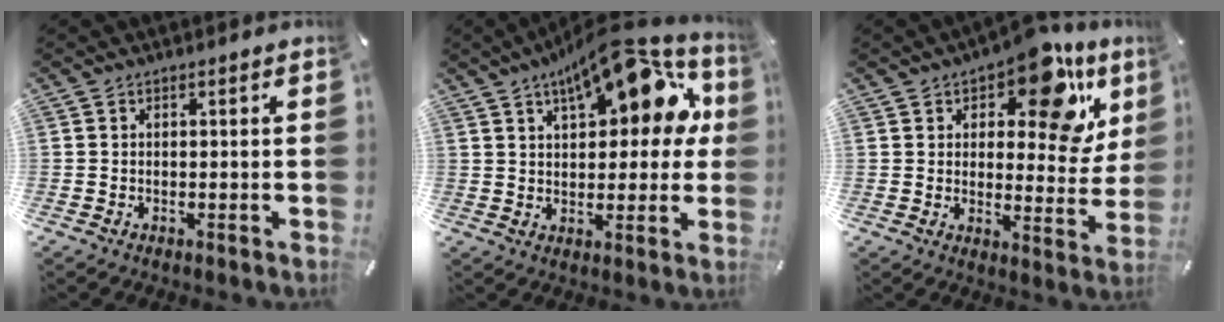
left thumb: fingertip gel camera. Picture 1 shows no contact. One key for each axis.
{"total": 16.5, "fx": 8.8, "fy": 7.5, "fz": 11.7, "tx": -0.161, "ty": -0.040, "tz": 0.143}
{"total": 15.2, "fx": 9.0, "fy": 6.8, "fz": 10.2, "tx": -0.133, "ty": -0.053, "tz": 0.147}